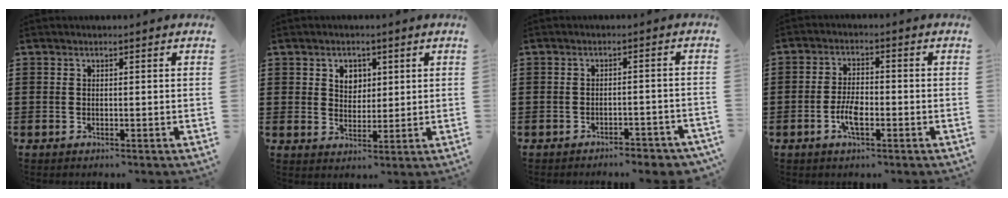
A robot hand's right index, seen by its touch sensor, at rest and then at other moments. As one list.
[{"total": 3.4, "force": [1.4, 2.7, 1.4], "torque": [-0.038, 0.012, 0.023]}, {"total": 2.5, "force": [-2.4, 0.2, 0.6], "torque": [-0.015, 0.002, -0.051]}, {"total": 4.3, "force": [-1.6, 1.7, 3.7], "torque": [-0.076, 0.003, -0.031]}]